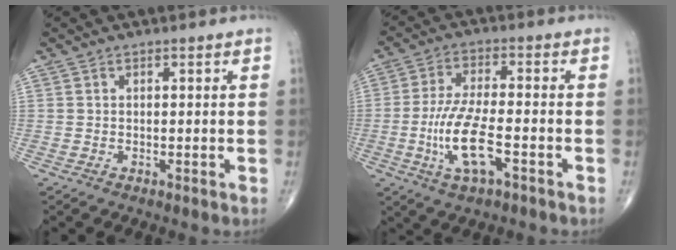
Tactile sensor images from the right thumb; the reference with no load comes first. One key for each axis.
{"total": 10.7, "fx": -3.4, "fy": 3.6, "fz": 9.5, "tx": -0.199, "ty": 0.014, "tz": -0.062}